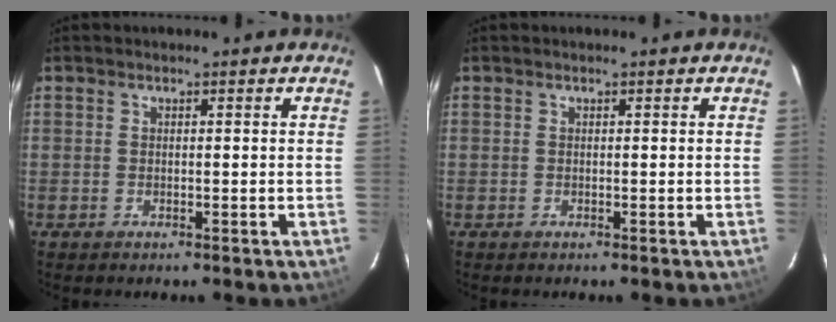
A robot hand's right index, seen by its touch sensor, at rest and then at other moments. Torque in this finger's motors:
{"motor_torque": [-0.01, -0.01, 0.02, 0.00]}